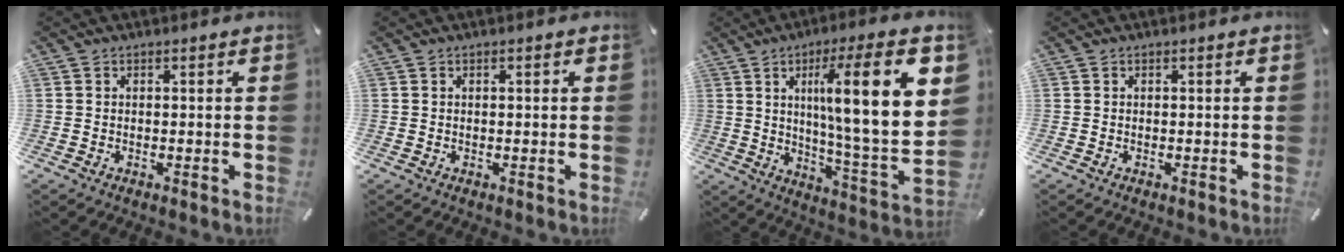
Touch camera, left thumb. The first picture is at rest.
{"total": 0.8, "force": [0.1, 0.1, 0.8], "torque": [-0.014, 0.001, 0.002]}
{"total": 21.3, "force": [7.4, 3.5, 19.7], "torque": [-0.304, -0.035, 0.094]}
{"total": 0.0}